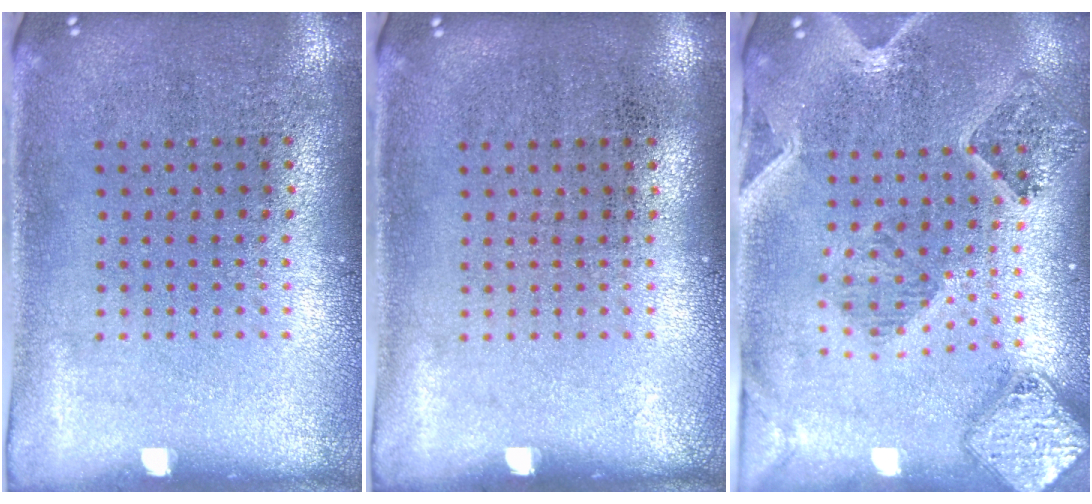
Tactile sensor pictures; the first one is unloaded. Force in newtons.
{"total": 0.0}
{"total": 1.6, "press": 1.5, "slide": 0.3}